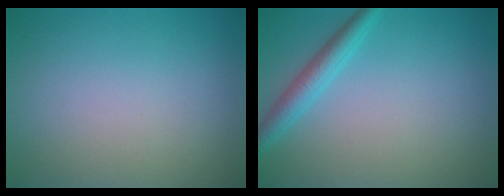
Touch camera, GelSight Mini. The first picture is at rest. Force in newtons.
{"total": 2.6, "press": 2.6, "slide": 0.1}